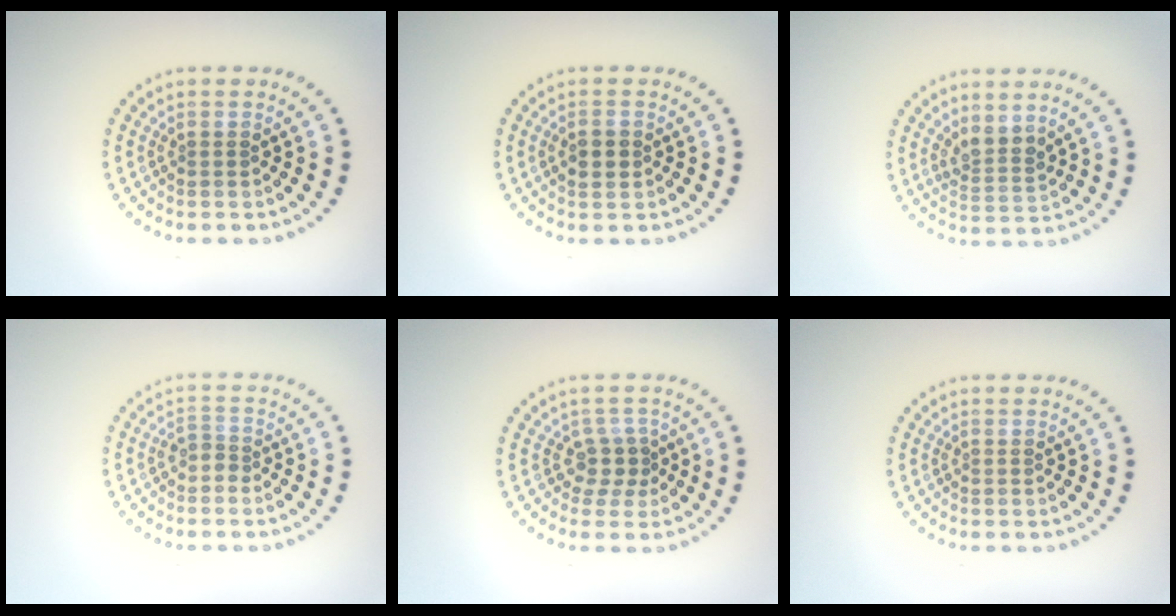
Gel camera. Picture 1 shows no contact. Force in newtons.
{"total": 1.7, "press": 1.7, "slide": 0.3}
{"total": 2.3, "press": 1.8, "slide": 1.5}
{"total": 1.3, "press": 1.0, "slide": 0.9}
{"total": 2.2, "press": 1.6, "slide": 1.4}
{"total": 0.0}